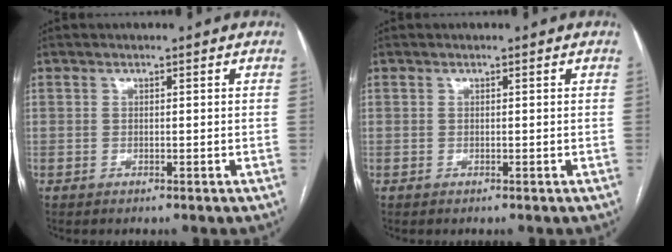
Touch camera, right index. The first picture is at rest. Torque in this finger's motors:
{"motor_torque": [0.25, 0.00, -0.03, 0.00]}